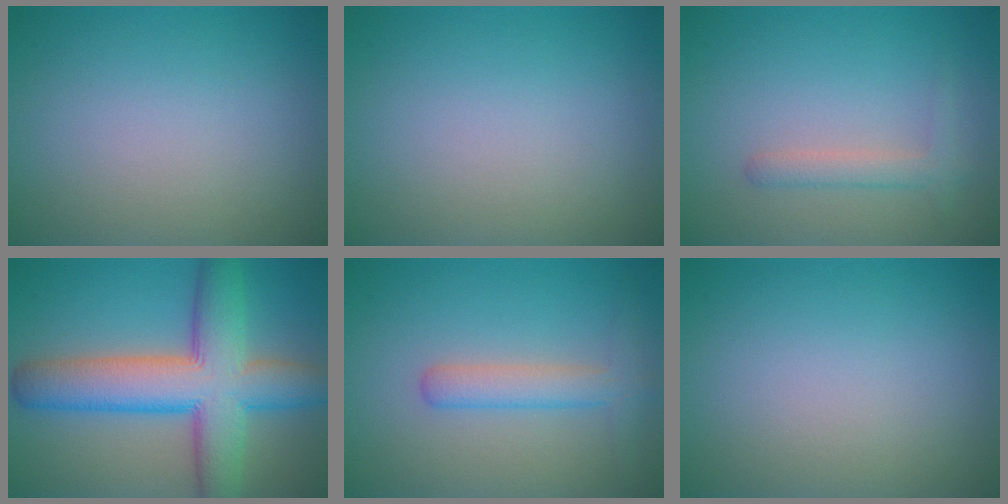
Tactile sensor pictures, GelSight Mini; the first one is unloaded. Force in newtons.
{"total": 0.0}
{"total": 1.8, "press": 1.8, "slide": 0.1}
{"total": 10.1, "press": 10.1, "slide": 0.4}
{"total": 3.0, "press": 3.0, "slide": 0.0}
{"total": 0.0}